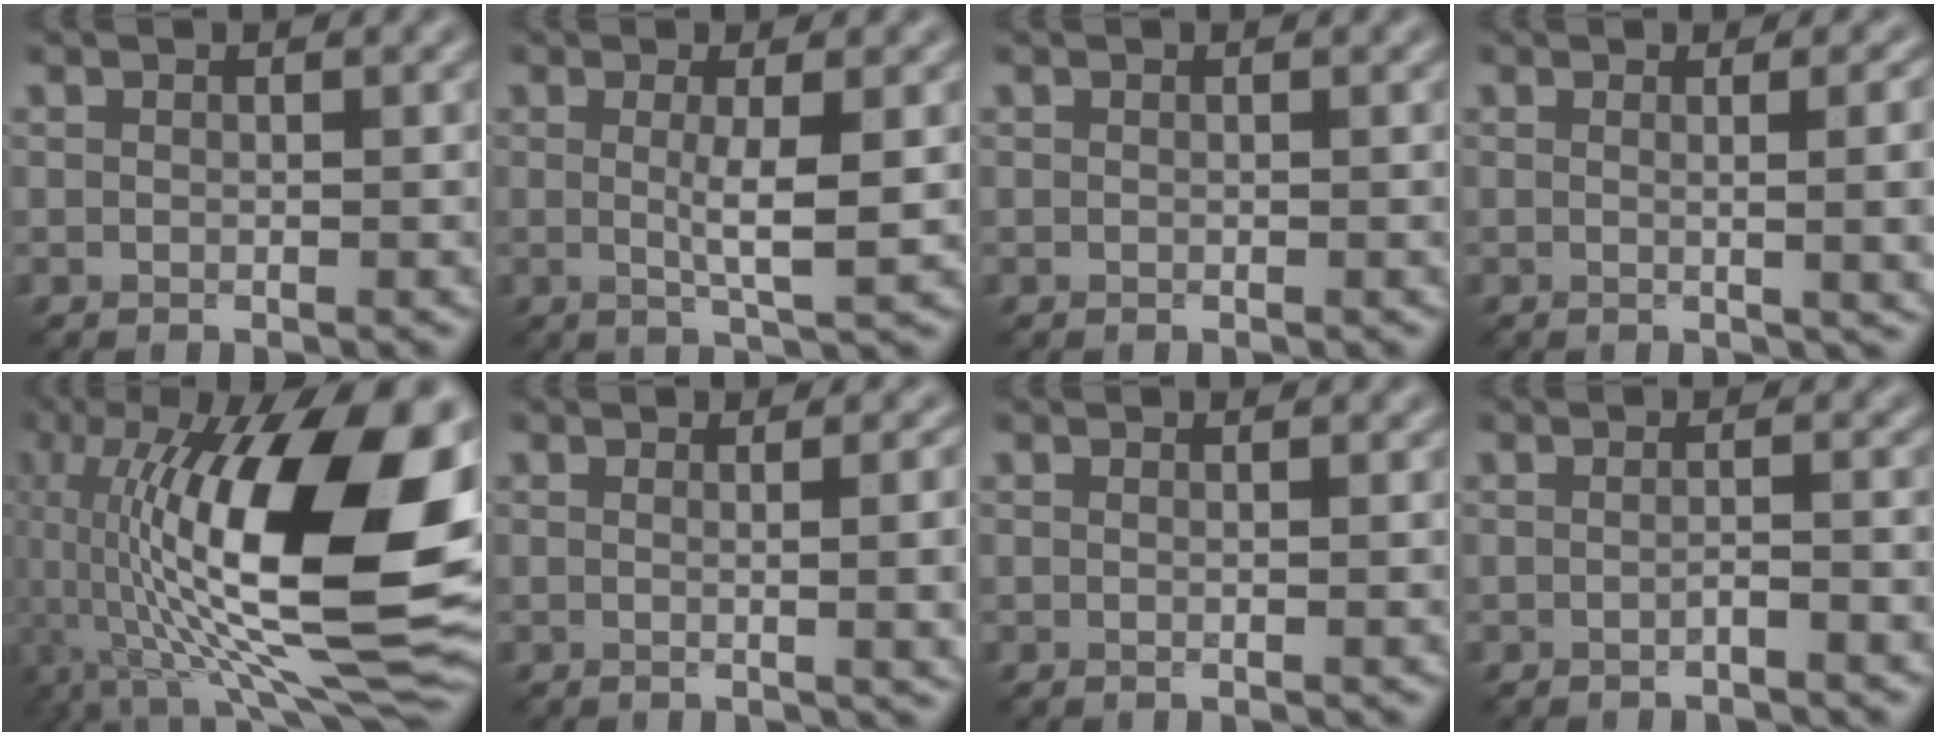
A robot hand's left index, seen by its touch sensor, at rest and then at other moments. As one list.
[{"total": 3.3, "force": [0.2, 0.5, 3.3], "torque": [-0.055, -0.006, 0.002]}, {"total": 0.0}, {"total": 7.2, "force": [0.5, 3.0, 6.5], "torque": [-0.028, 0.016, 0.004]}, {"total": 19.1, "force": [1.3, 7.3, 17.6], "torque": [-0.290, 0.031, 0.016]}, {"total": 6.4, "force": [0.2, 2.7, 5.8], "torque": [-0.025, 0.015, 0.001]}, {"total": 0.7, "force": [0.1, 0.3, 0.6], "torque": [-0.004, -0.001, -0.004]}, {"total": 1.3, "force": [-0.6, 0.3, 1.2], "torque": [-0.014, 0.002, -0.014]}]